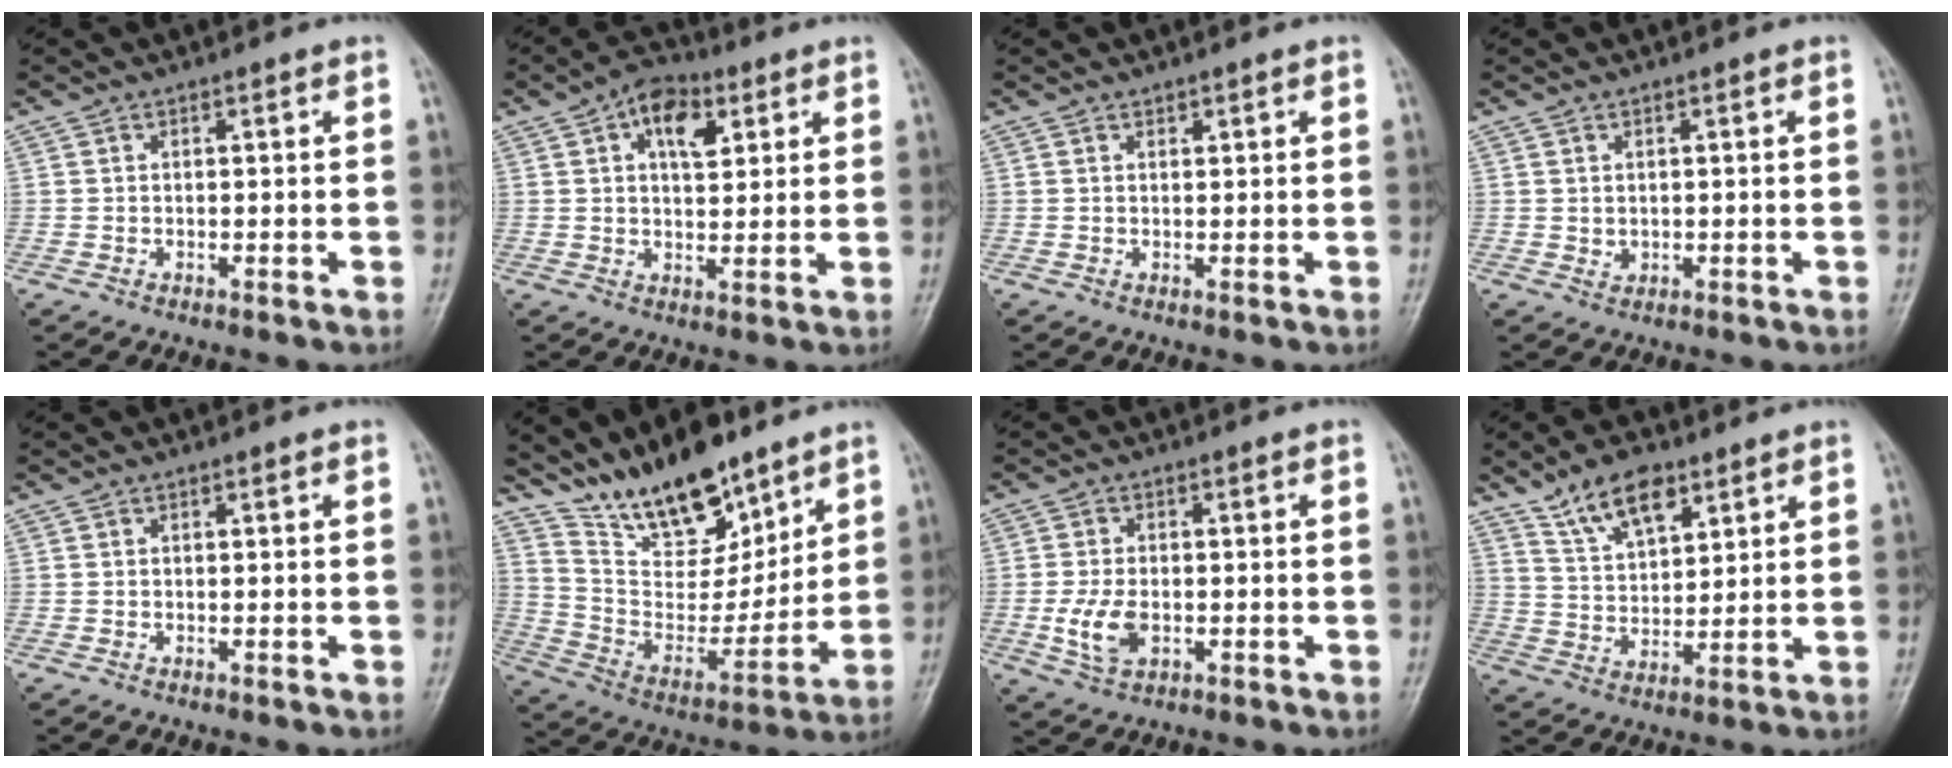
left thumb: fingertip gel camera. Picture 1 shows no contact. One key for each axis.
{"total": 8.3, "fx": 3.4, "fy": 4.8, "fz": 5.9, "tx": -0.067, "ty": -0.003, "tz": 0.047}
{"total": 0.6, "fx": 0.5, "fy": 0.3, "fz": 0.2, "tx": 0.002, "ty": -0.003, "tz": 0.007}
{"total": 1.2, "fx": 0.3, "fy": 1.0, "fz": 0.6, "tx": -0.007, "ty": -0.003, "tz": 0.009}
{"total": 0.0}
{"total": 18.2, "fx": 13.8, "fy": 7.7, "fz": 9.0, "tx": -0.098, "ty": -0.081, "tz": 0.251}
{"total": 5.9, "fx": -1.2, "fy": 3.6, "fz": 4.5, "tx": -0.092, "ty": -0.001, "tz": -0.020}
{"total": 9.6, "fx": 6.2, "fy": 4.5, "fz": 5.7, "tx": -0.079, "ty": -0.032, "tz": 0.119}